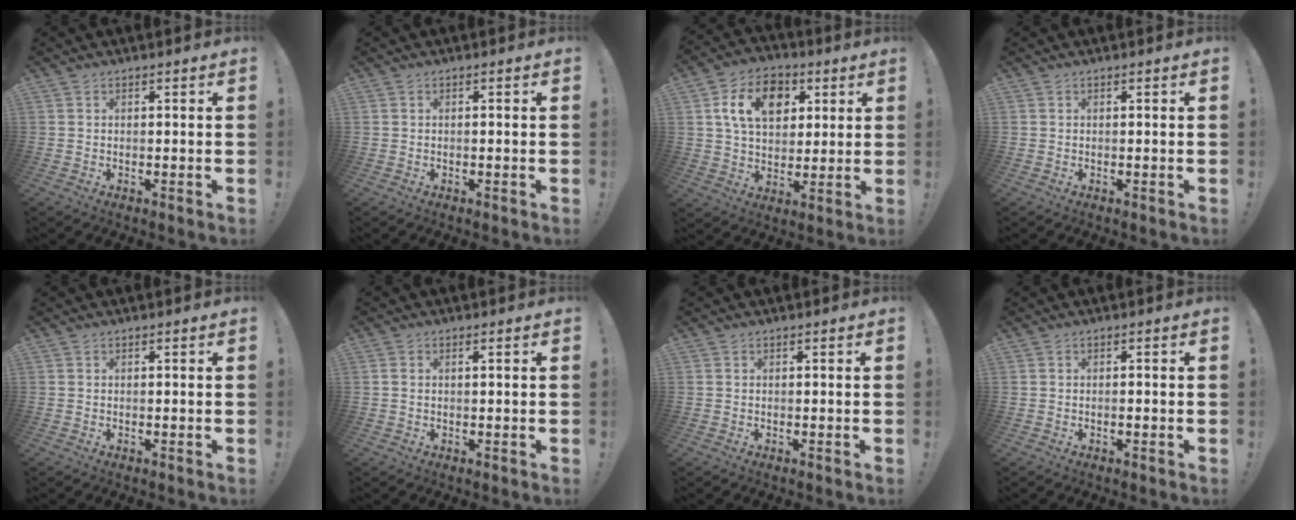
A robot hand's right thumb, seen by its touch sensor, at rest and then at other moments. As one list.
[{"total": 0.5, "force": [-0.3, -0.2, 0.3], "torque": [-0.006, -0.002, -0.006]}, {"total": 15.2, "force": [5.4, 11.0, 8.9], "torque": [-0.135, -0.006, 0.103]}, {"total": 0.0}, {"total": 0.0}, {"total": 0.8, "force": [0.4, 0.4, 0.6], "torque": [-0.020, 0.007, 0.008]}, {"total": 0.0}, {"total": 0.8, "force": [-0.5, 0.1, 0.6], "torque": [-0.002, -0.004, -0.011]}]